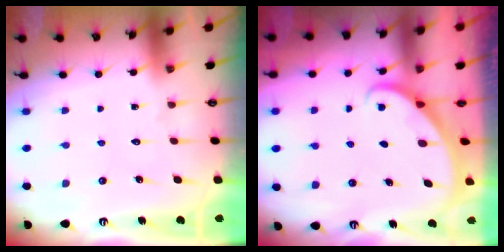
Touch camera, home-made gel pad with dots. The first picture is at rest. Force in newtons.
{"total": 2.1, "press": 2.1, "slide": 0.1}